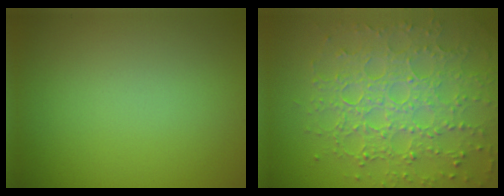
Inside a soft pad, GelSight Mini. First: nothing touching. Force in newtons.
{"total": 8.1, "press": 5.7, "slide": 5.8}